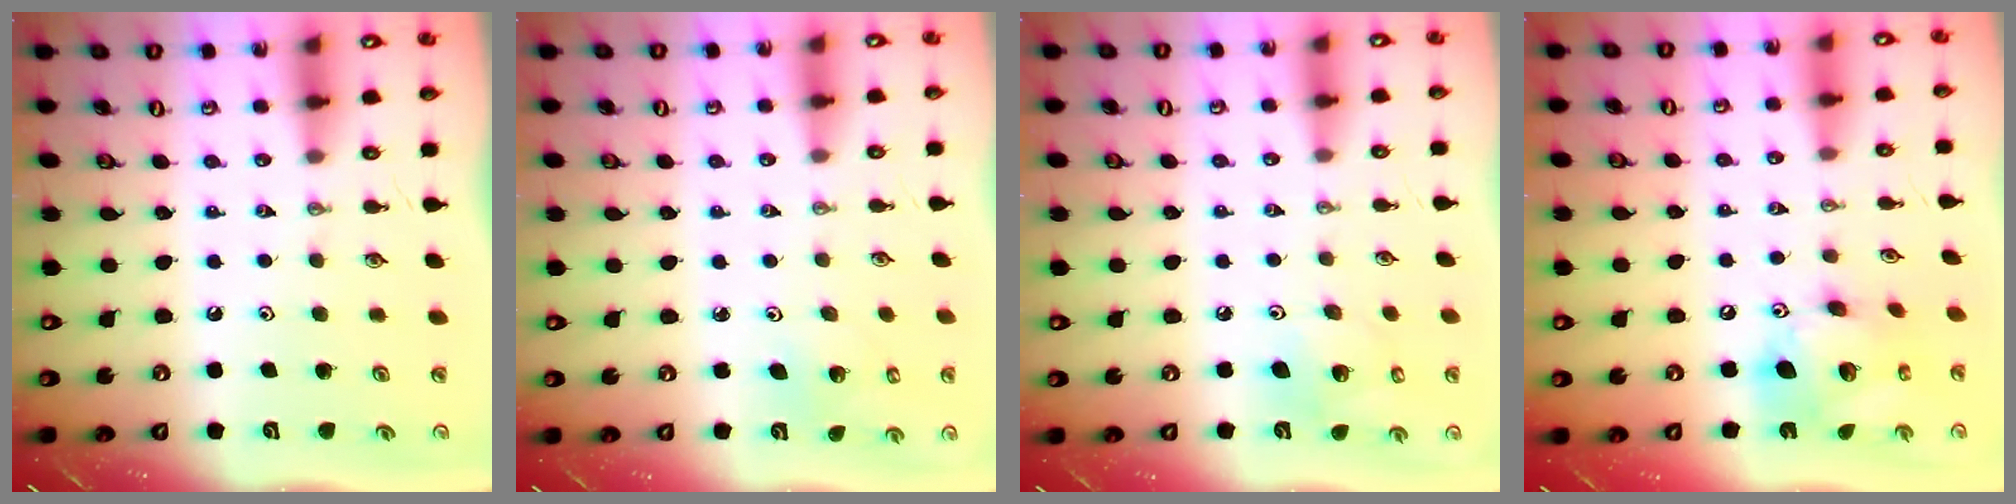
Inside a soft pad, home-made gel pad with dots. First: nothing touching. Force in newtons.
{"total": 2.3, "press": 2.3, "slide": 0.2}
{"total": 7.4, "press": 7.0, "slide": 2.5}
{"total": 15.6, "press": 15.5, "slide": 1.6}